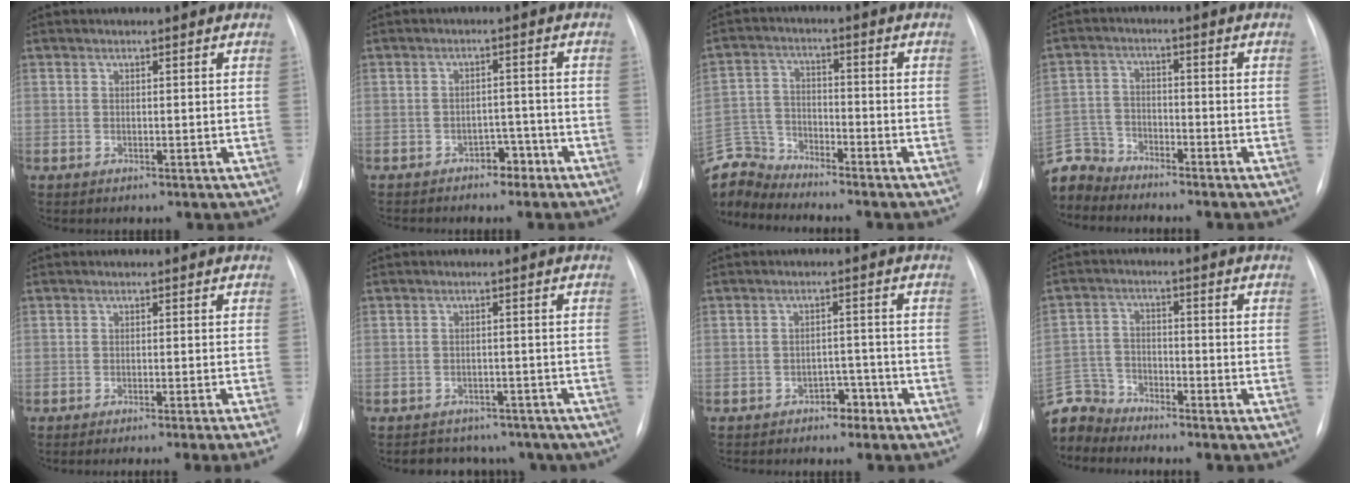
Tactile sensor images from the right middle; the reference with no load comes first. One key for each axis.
{"total": 4.1, "fx": -3.1, "fy": 2.2, "fz": 1.5, "tx": -0.019, "ty": 0.015, "tz": -0.039}
{"total": 8.3, "fx": -8.3, "fy": 0.7, "fz": -0.6, "tx": 0.006, "ty": 0.014, "tz": -0.165}
{"total": 7.4, "fx": -7.1, "fy": 2.0, "fz": -0.5, "tx": 0.009, "ty": 0.007, "tz": -0.144}
{"total": 8.6, "fx": -7.2, "fy": -2.0, "fz": 4.2, "tx": -0.017, "ty": -0.015, "tz": -0.094}
{"total": 10.1, "fx": -8.4, "fy": 5.2, "fz": 1.8, "tx": -0.020, "ty": 0.017, "tz": -0.091}
{"total": 4.4, "fx": -3.4, "fy": 2.4, "fz": 1.5, "tx": -0.020, "ty": 0.016, "tz": -0.046}
{"total": 8.4, "fx": -8.0, "fy": 2.4, "fz": -0.3, "tx": -0.001, "ty": 0.011, "tz": -0.161}